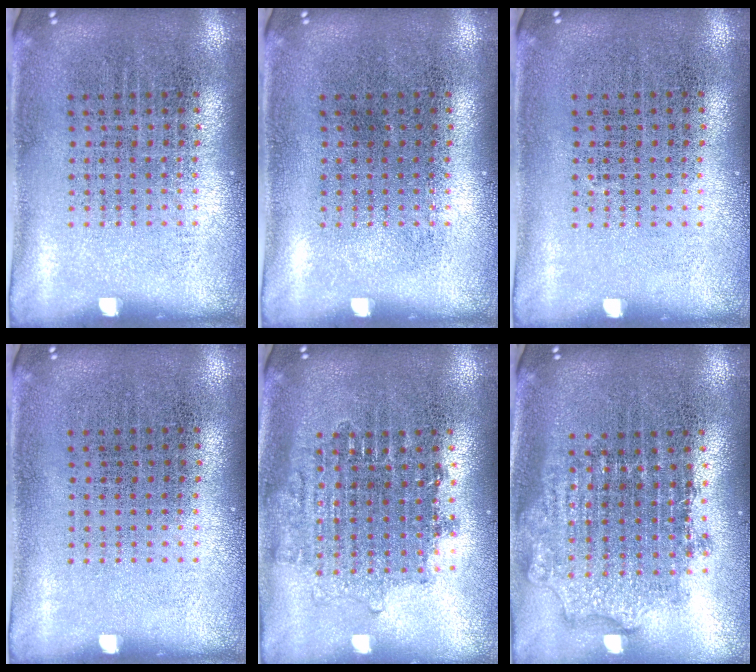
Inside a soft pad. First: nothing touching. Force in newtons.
{"total": 0.0}
{"total": 0.0}
{"total": 0.0}
{"total": 1.6, "press": 1.3, "slide": 0.9}
{"total": 1.9, "press": 1.5, "slide": 1.1}